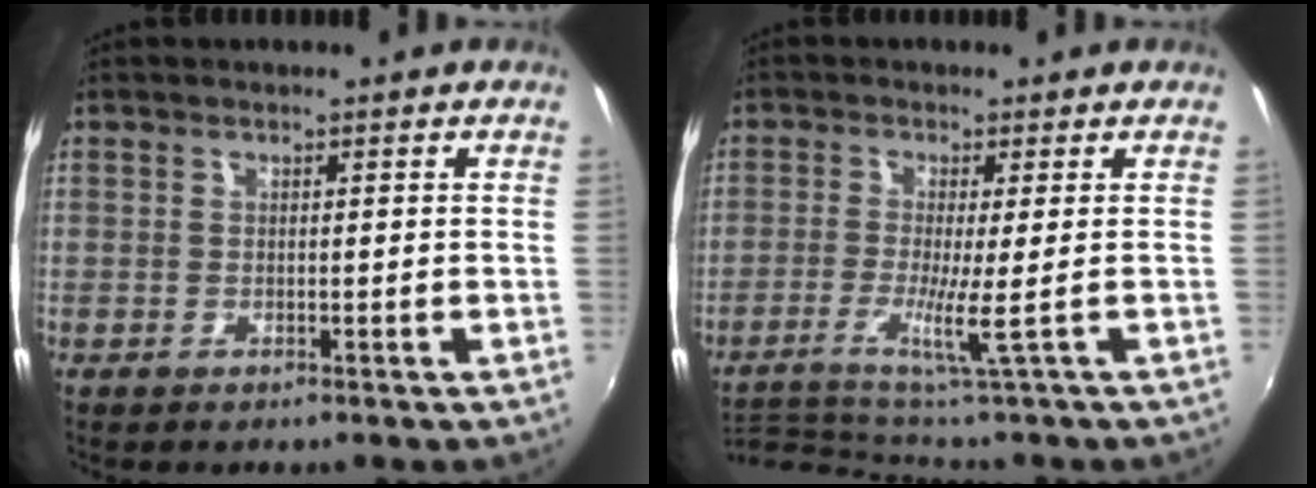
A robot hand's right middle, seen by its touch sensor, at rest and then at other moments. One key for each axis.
{"total": 10.0, "fx": -6.4, "fy": 0.3, "fz": 7.7, "tx": -0.171, "ty": -0.046, "tz": -0.110}